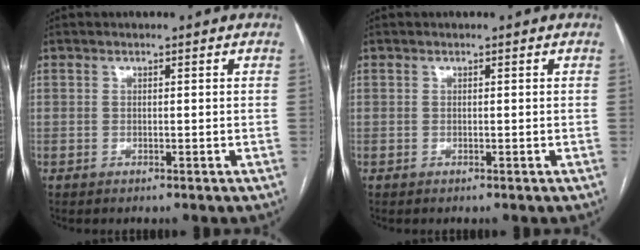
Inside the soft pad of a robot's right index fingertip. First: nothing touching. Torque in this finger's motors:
{"motor_torque": [0.00, 0.00, 0.00, 0.00]}